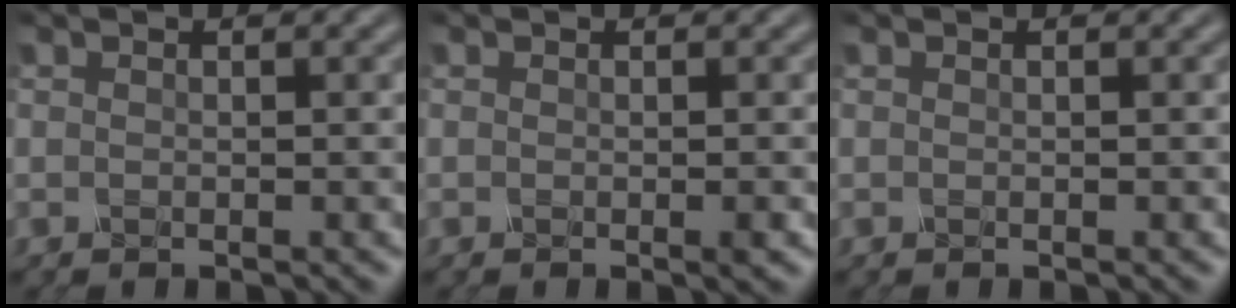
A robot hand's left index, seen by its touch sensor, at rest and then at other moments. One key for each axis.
{"total": 1.0, "fx": -0.4, "fy": 0.3, "fz": 0.9, "tx": -0.005, "ty": 0.000, "tz": -0.005}
{"total": 0.0}